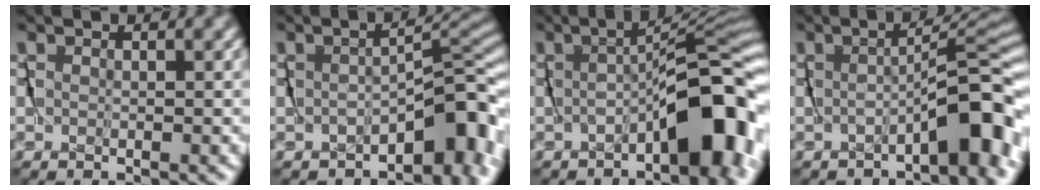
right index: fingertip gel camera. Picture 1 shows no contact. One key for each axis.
{"total": 5.0, "fx": -3.6, "fy": 1.9, "fz": 2.9, "tx": -0.026, "ty": 0.009, "tz": -0.059}
{"total": 5.6, "fx": -2.4, "fy": 0.9, "fz": 5.0, "tx": -0.048, "ty": 0.005, "tz": -0.033}
{"total": 4.8, "fx": -3.0, "fy": 0.5, "fz": 3.6, "tx": -0.020, "ty": 0.012, "tz": -0.045}